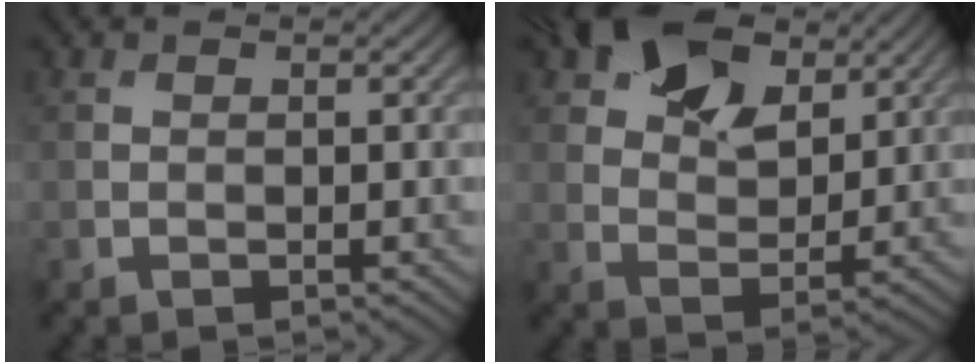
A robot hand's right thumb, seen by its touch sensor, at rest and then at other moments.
{"total": 11.3, "force": [6.4, 6.5, 6.7], "torque": [-0.138, 0.012, 0.111]}